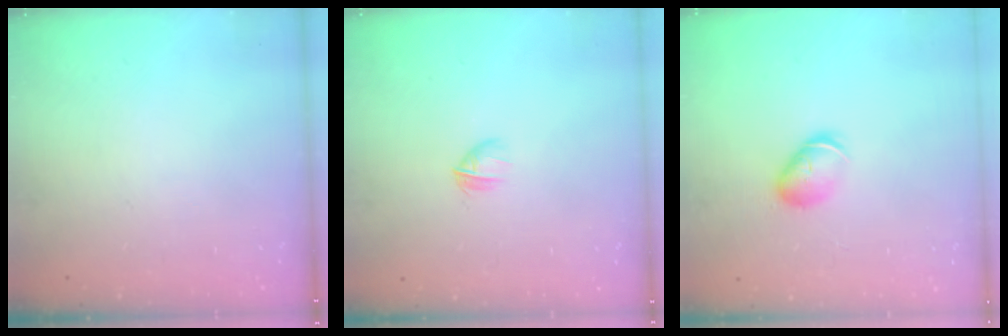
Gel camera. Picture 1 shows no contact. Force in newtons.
{"total": 3.1, "press": 2.9, "slide": 0.8}
{"total": 6.8, "press": 6.8, "slide": 0.8}